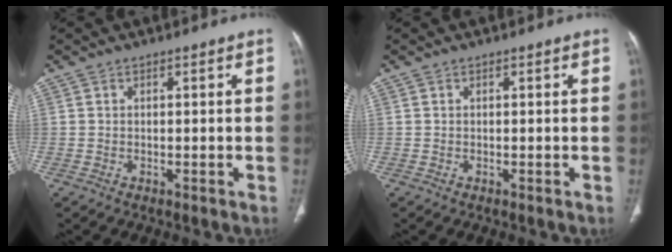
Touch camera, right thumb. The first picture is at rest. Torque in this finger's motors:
{"motor_torque": [2.29, 2.00, 0.16, -0.02, 0.01]}